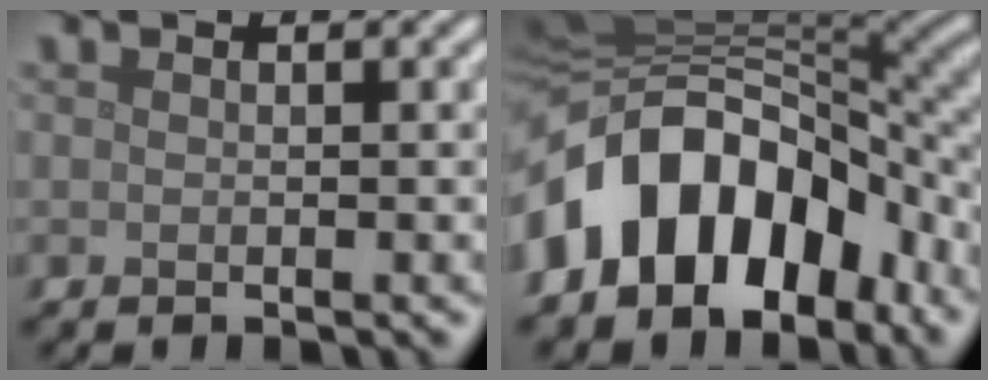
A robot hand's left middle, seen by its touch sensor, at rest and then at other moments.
{"total": 13.1, "force": [-4.8, 9.1, 8.2], "torque": [-0.145, 0.008, -0.087]}